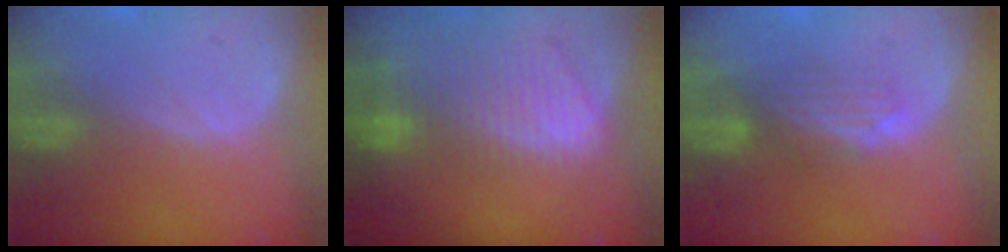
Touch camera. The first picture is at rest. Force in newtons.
{"total": 9.3, "press": 8.1, "slide": 4.6}
{"total": 3.4, "press": 3.3, "slide": 0.9}